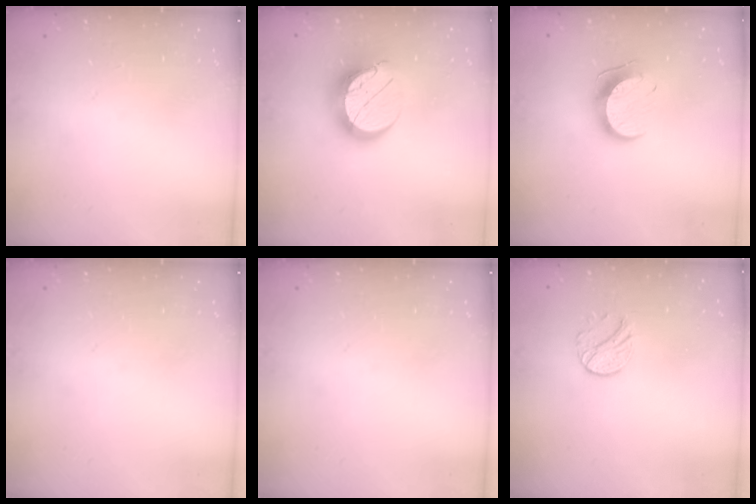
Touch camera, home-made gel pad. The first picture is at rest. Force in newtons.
{"total": 13.4, "press": 13.3, "slide": 1.4}
{"total": 9.8, "press": 9.8, "slide": 0.2}
{"total": 0.0}
{"total": 0.0}
{"total": 7.6, "press": 7.6, "slide": 0.2}